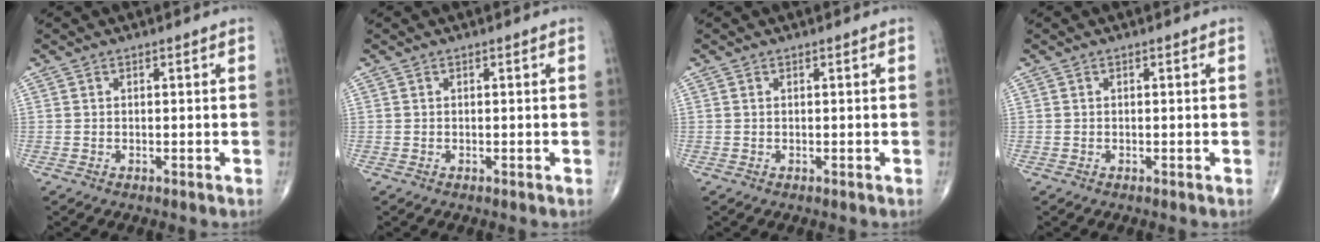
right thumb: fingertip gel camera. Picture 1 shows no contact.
{"total": 0.0}
{"total": 0.0}
{"total": 0.0}